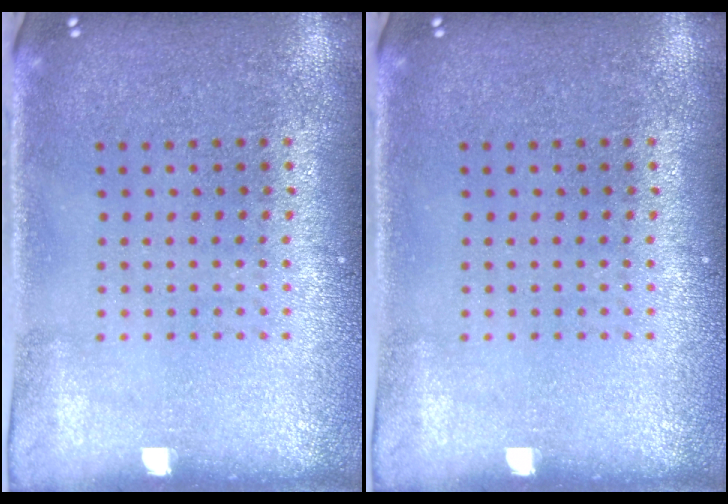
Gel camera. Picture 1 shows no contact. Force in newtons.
{"total": 0.0}